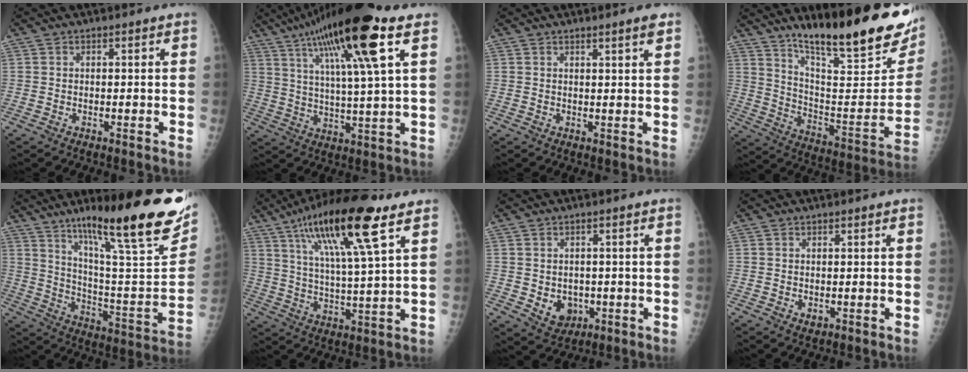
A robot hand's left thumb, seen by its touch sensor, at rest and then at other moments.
{"total": 20.8, "force": [10.6, 2.8, 17.7], "torque": [-0.307, -0.009, 0.180]}
{"total": 2.2, "force": [1.6, -0.1, 1.4], "torque": [-0.018, -0.010, 0.023]}
{"total": 26.9, "force": [17.8, 5.4, 19.4], "torque": [-0.264, -0.082, 0.281]}
{"total": 29.0, "force": [18.2, 4.7, 22.1], "torque": [-0.311, -0.067, 0.286]}
{"total": 19.7, "force": [10.4, 3.8, 16.3], "torque": [-0.280, -0.022, 0.182]}
{"total": 5.7, "force": [-0.9, 4.7, 3.1], "torque": [-0.022, -0.001, 0.001]}
{"total": 1.3, "force": [-0.1, 1.0, 0.8], "torque": [-0.009, -0.002, 0.001]}